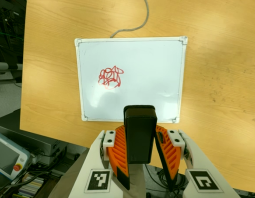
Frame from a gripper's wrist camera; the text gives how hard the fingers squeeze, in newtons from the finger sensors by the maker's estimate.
{"total": 5.9, "left": 5.1, "right": 6.7}